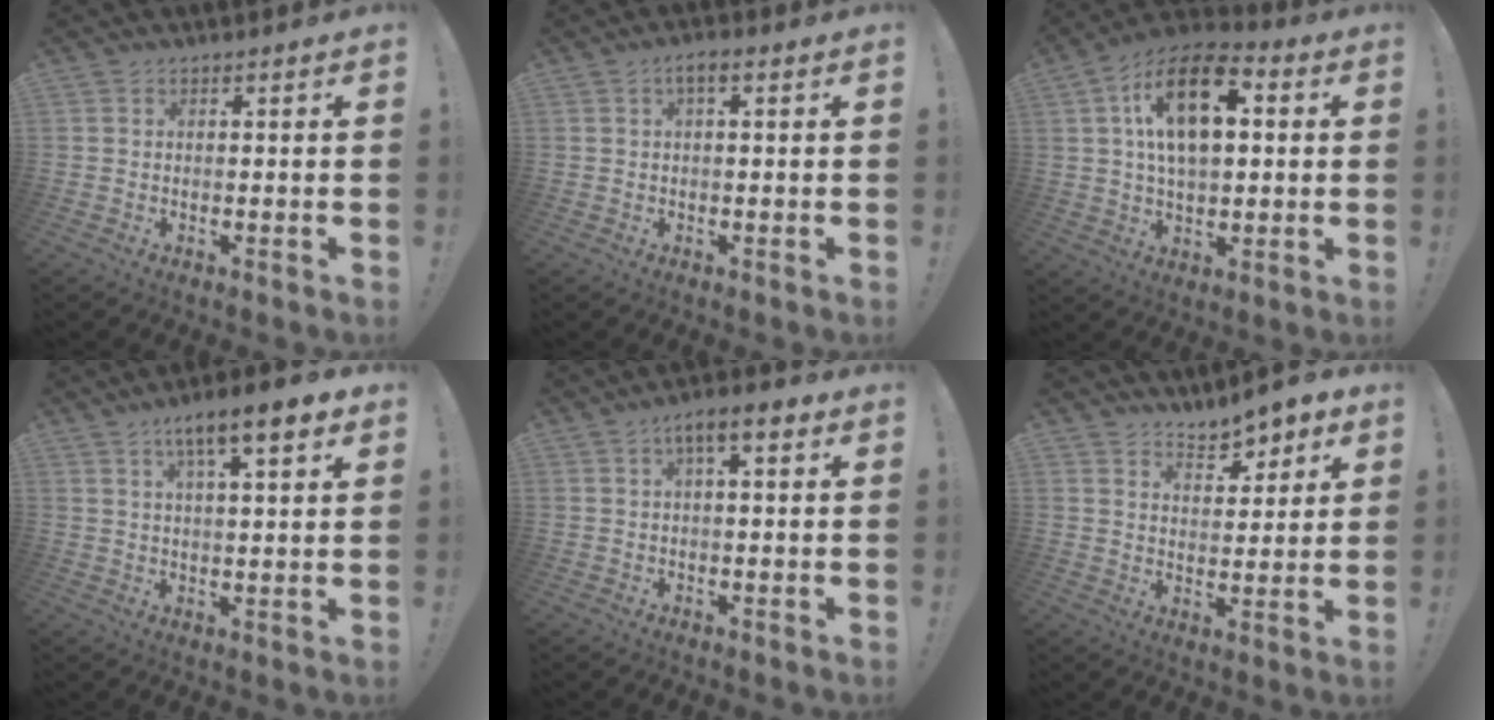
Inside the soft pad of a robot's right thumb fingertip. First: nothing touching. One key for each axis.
{"total": 2.5, "fx": 0.3, "fy": 0.6, "fz": 2.4, "tx": -0.040, "ty": 0.005, "tz": 0.002}
{"total": 18.2, "fx": 4.2, "fy": 10.3, "fz": 14.5, "tx": -0.245, "ty": 0.003, "tz": 0.068}
{"total": 10.4, "fx": 5.8, "fy": 2.2, "fz": 8.3, "tx": -0.127, "ty": -0.021, "tz": 0.092}
{"total": 6.3, "fx": 2.1, "fy": 2.0, "fz": 5.6, "tx": -0.078, "ty": -0.005, "tz": 0.029}
{"total": 7.1, "fx": 6.0, "fy": 2.7, "fz": 2.8, "tx": -0.023, "ty": -0.048, "tz": 0.104}